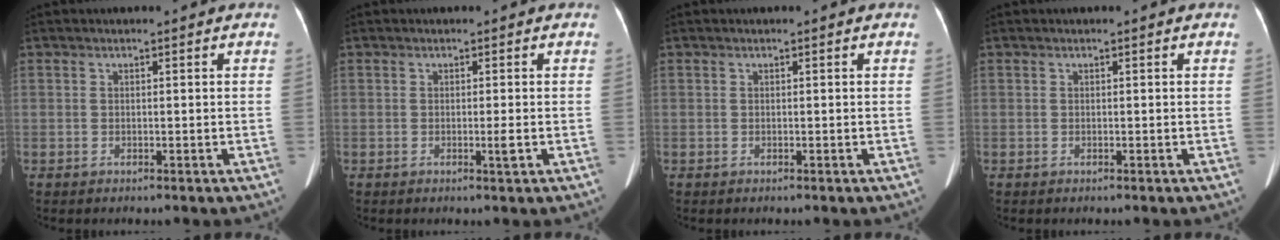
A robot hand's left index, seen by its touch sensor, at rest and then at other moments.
{"total": 1.1, "force": [-0.3, -0.2, 1.1], "torque": [-0.020, -0.004, -0.004]}
{"total": 0.0}
{"total": 0.0}